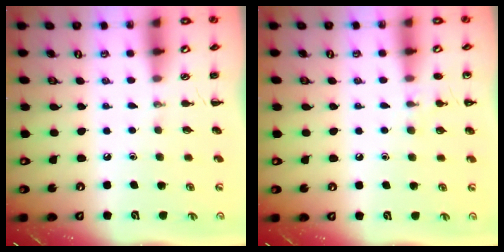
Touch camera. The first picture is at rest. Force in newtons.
{"total": 6.8, "press": 6.4, "slide": 2.1}